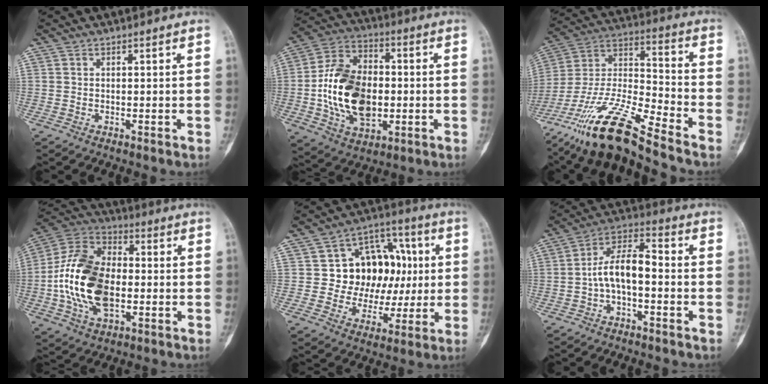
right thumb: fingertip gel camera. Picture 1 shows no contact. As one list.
[{"total": 18.9, "force": [-1.6, 12.4, 14.2], "torque": [-0.237, 0.016, -0.023]}, {"total": 19.3, "force": [-14.7, 2.5, 12.2], "torque": [-0.262, 0.053, -0.277]}, {"total": 19.8, "force": [-2.3, 12.3, 15.4], "torque": [-0.287, 0.019, -0.044]}, {"total": 16.7, "force": [1.9, 13.0, 10.3], "torque": [-0.088, 0.024, 0.037]}, {"total": 9.3, "force": [-1.8, 4.5, 8.0], "torque": [-0.140, 0.045, -0.042]}]